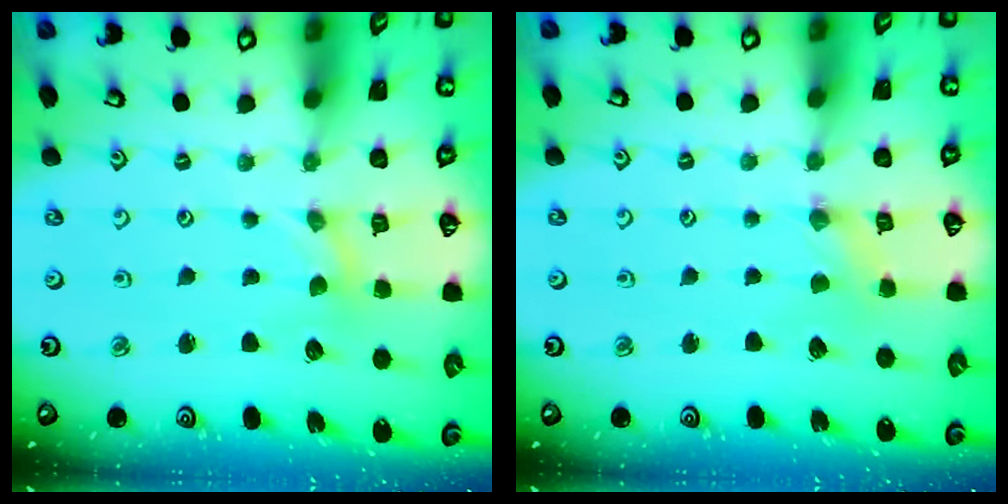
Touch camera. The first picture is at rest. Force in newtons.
{"total": 0.8, "press": 0.8, "slide": 0.1}